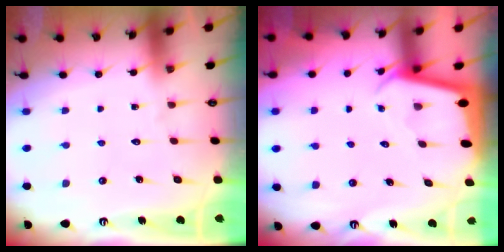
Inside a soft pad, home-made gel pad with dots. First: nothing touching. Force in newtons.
{"total": 2.2, "press": 2.2, "slide": 0.1}